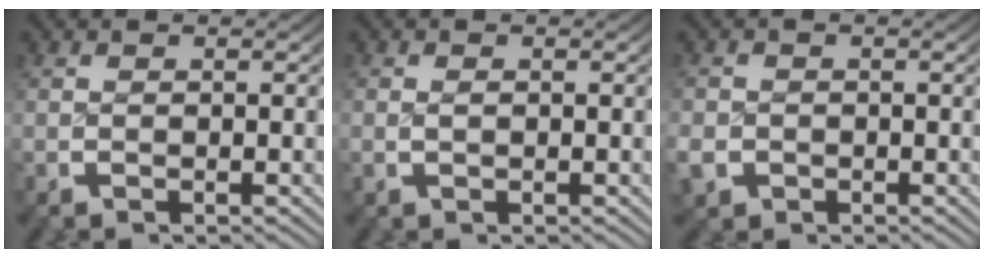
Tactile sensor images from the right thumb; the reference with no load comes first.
{"total": 0.6, "force": [0.0, 0.4, 0.4], "torque": [-0.014, -0.009, 0.004]}
{"total": 2.8, "force": [-1.2, 2.4, 0.7], "torque": [-0.023, -0.013, -0.017]}